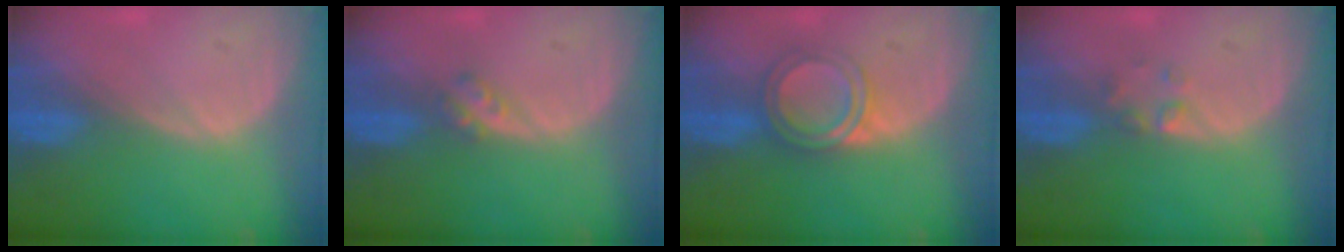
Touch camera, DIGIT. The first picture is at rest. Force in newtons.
{"total": 2.3, "press": 2.0, "slide": 1.2}
{"total": 4.7, "press": 4.5, "slide": 1.3}
{"total": 1.7, "press": 1.7, "slide": 0.2}